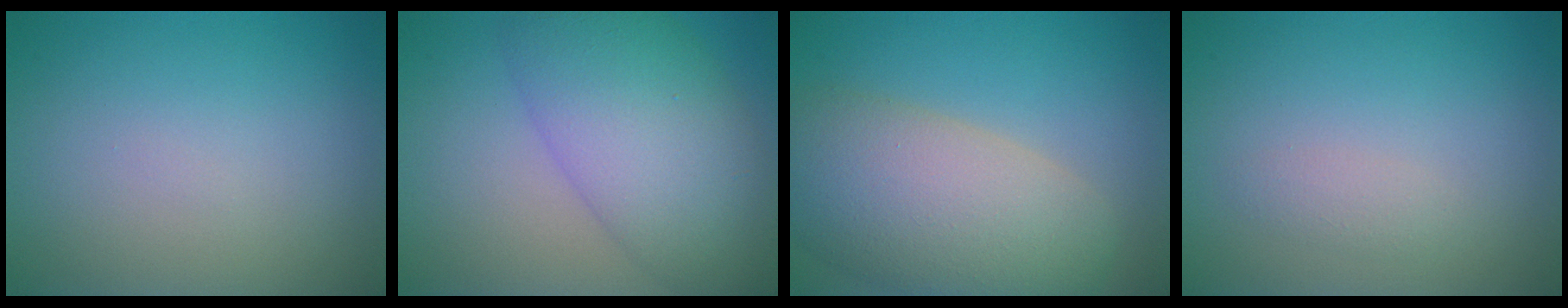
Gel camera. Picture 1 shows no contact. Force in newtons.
{"total": 9.3, "press": 9.3, "slide": 0.2}
{"total": 9.6, "press": 9.6, "slide": 0.7}
{"total": 1.1, "press": 1.1, "slide": 0.1}